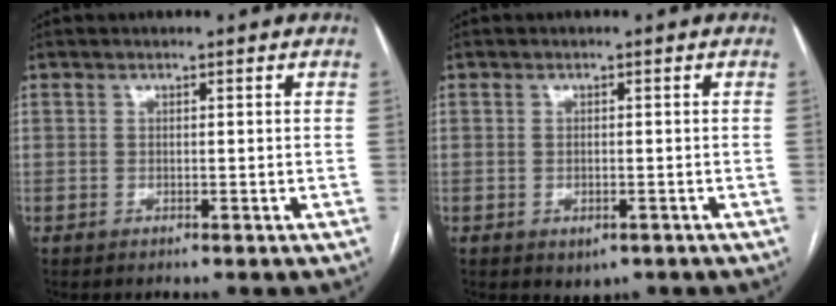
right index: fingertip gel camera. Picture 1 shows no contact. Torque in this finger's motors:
{"motor_torque": [0.35, -0.09, 0.07, 0.01]}